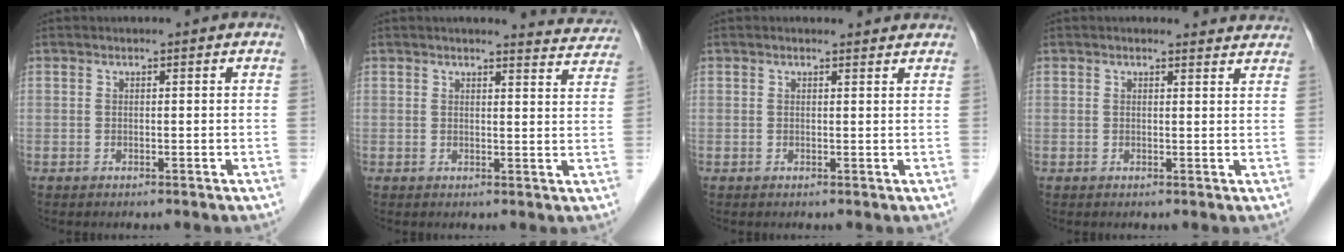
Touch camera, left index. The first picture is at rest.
{"total": 5.9, "force": [5.9, 0.5, 0.4], "torque": [0.000, -0.022, 0.047]}
{"total": 2.6, "force": [2.5, 0.7, 0.2], "torque": [-0.007, 0.003, 0.021]}
{"total": 4.6, "force": [4.4, 1.0, 0.3], "torque": [0.005, -0.003, 0.031]}